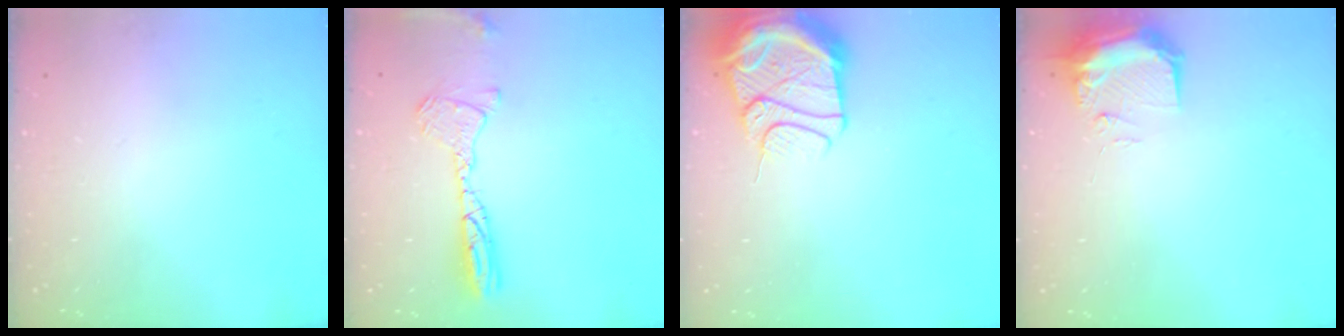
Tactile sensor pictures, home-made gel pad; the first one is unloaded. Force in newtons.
{"total": 13.0, "press": 12.6, "slide": 3.3}
{"total": 14.8, "press": 14.7, "slide": 1.7}
{"total": 11.0, "press": 9.6, "slide": 5.4}